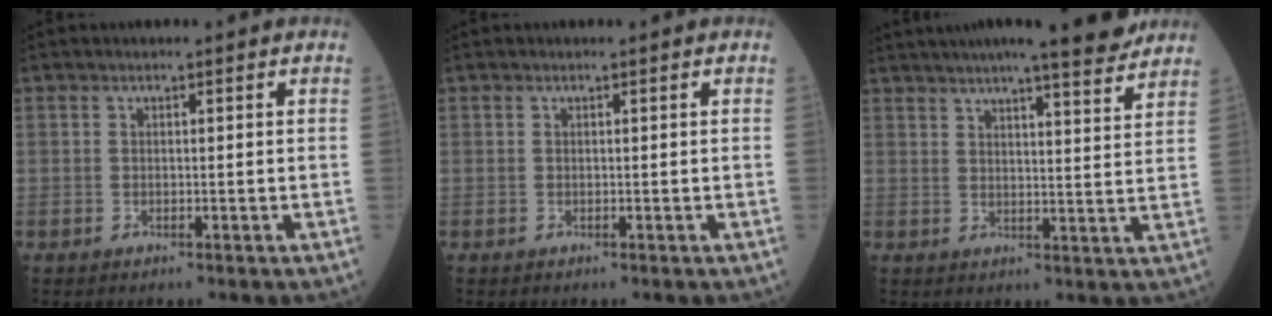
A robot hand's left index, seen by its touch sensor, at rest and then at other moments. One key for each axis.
{"total": 0.0}
{"total": 15.5, "fx": 13.2, "fy": 1.2, "fz": 7.9, "tx": -0.125, "ty": 0.010, "tz": 0.178}